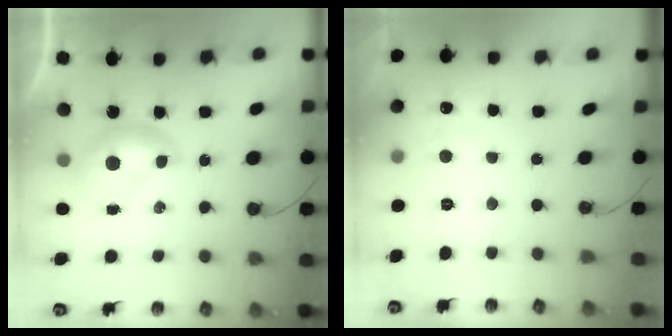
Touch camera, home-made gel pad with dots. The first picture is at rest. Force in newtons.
{"total": 1.5, "press": 1.4, "slide": 0.6}